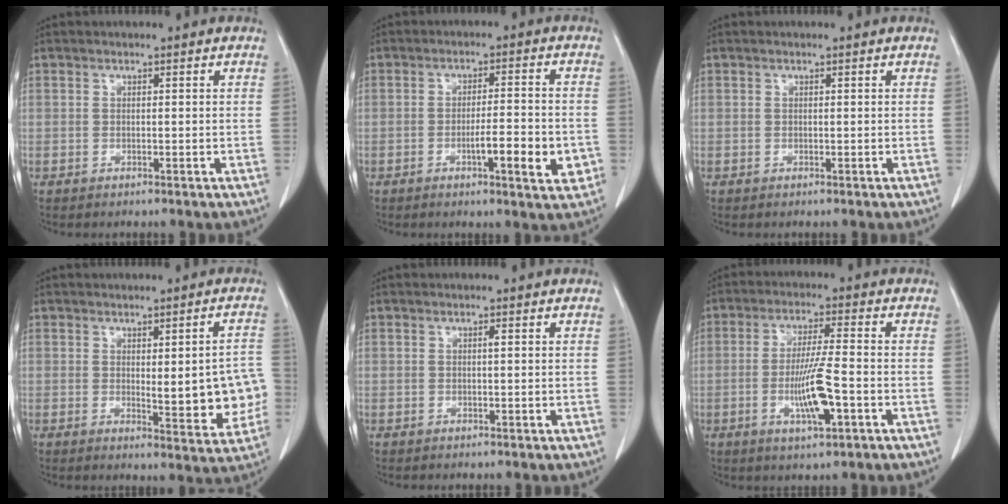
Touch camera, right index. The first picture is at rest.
{"total": 7.8, "force": [-2.6, 1.1, 7.3], "torque": [-0.103, -0.003, -0.035]}
{"total": 0.0}
{"total": 9.9, "force": [-0.6, 2.8, 9.4], "torque": [-0.105, 0.000, -0.002]}
{"total": 1.0, "force": [0.1, 0.0, 1.0], "torque": [-0.018, 0.002, 0.000]}
{"total": 8.3, "force": [-2.6, 0.5, 7.8], "torque": [-0.147, -0.008, -0.047]}